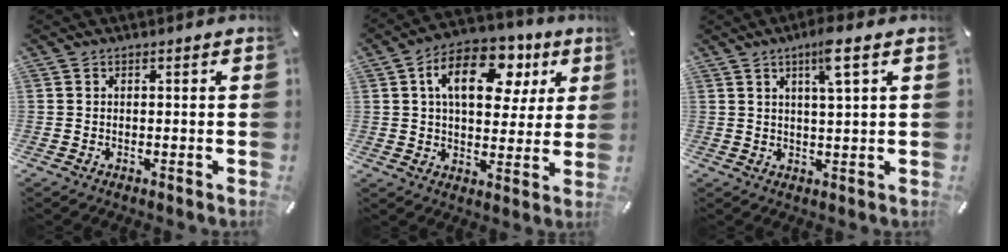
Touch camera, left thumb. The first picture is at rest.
{"total": 16.1, "force": [6.0, 10.0, 11.2], "torque": [-0.171, -0.007, 0.100]}
{"total": 6.1, "force": [3.3, 0.5, 5.1], "torque": [-0.092, -0.004, 0.051]}